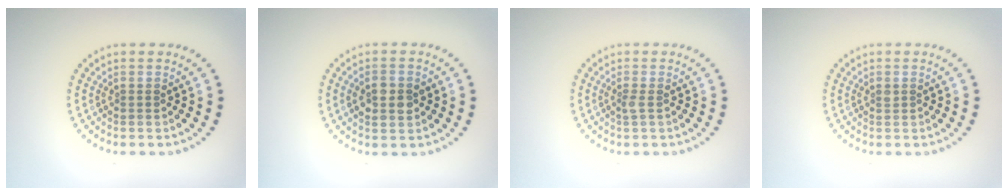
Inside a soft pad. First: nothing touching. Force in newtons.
{"total": 2.9, "press": 2.9, "slide": 0.1}
{"total": 0.7, "press": 0.6, "slide": 0.4}
{"total": 0.6, "press": 0.5, "slide": 0.3}